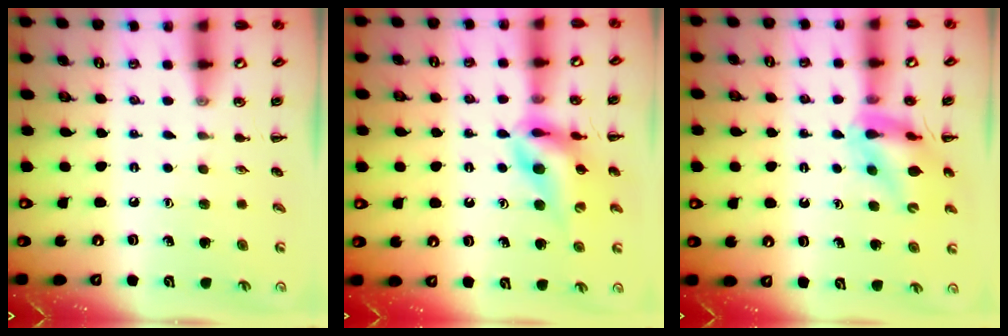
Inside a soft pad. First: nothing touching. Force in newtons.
{"total": 12.8, "press": 12.1, "slide": 4.3}
{"total": 12.0, "press": 11.5, "slide": 3.7}